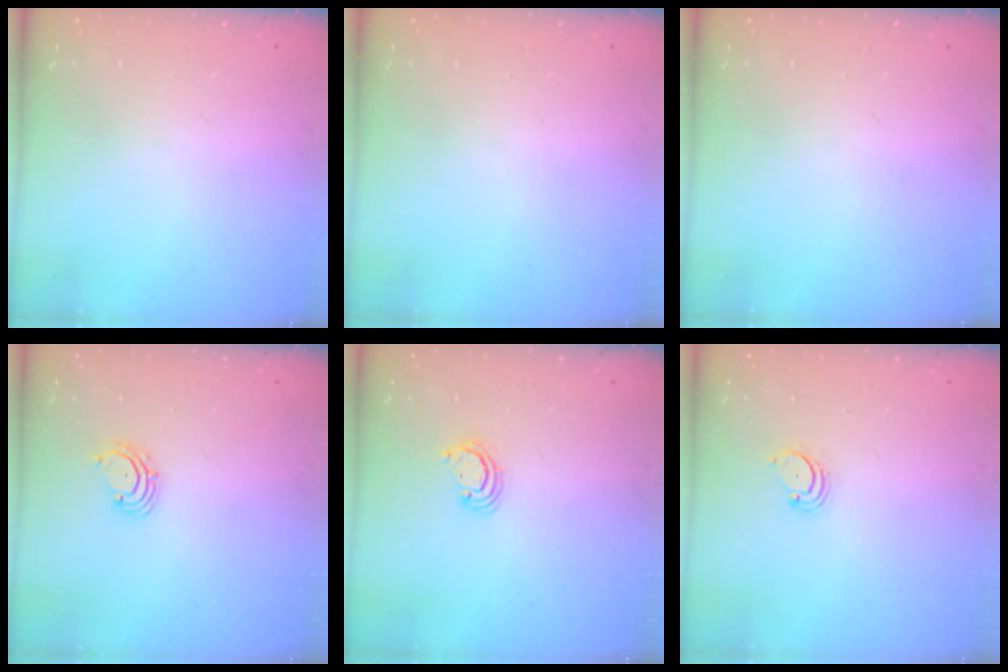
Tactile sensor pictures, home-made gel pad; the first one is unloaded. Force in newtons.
{"total": 0.0}
{"total": 0.0}
{"total": 2.5, "press": 2.4, "slide": 0.4}
{"total": 2.6, "press": 2.5, "slide": 0.3}
{"total": 2.6, "press": 2.5, "slide": 0.3}